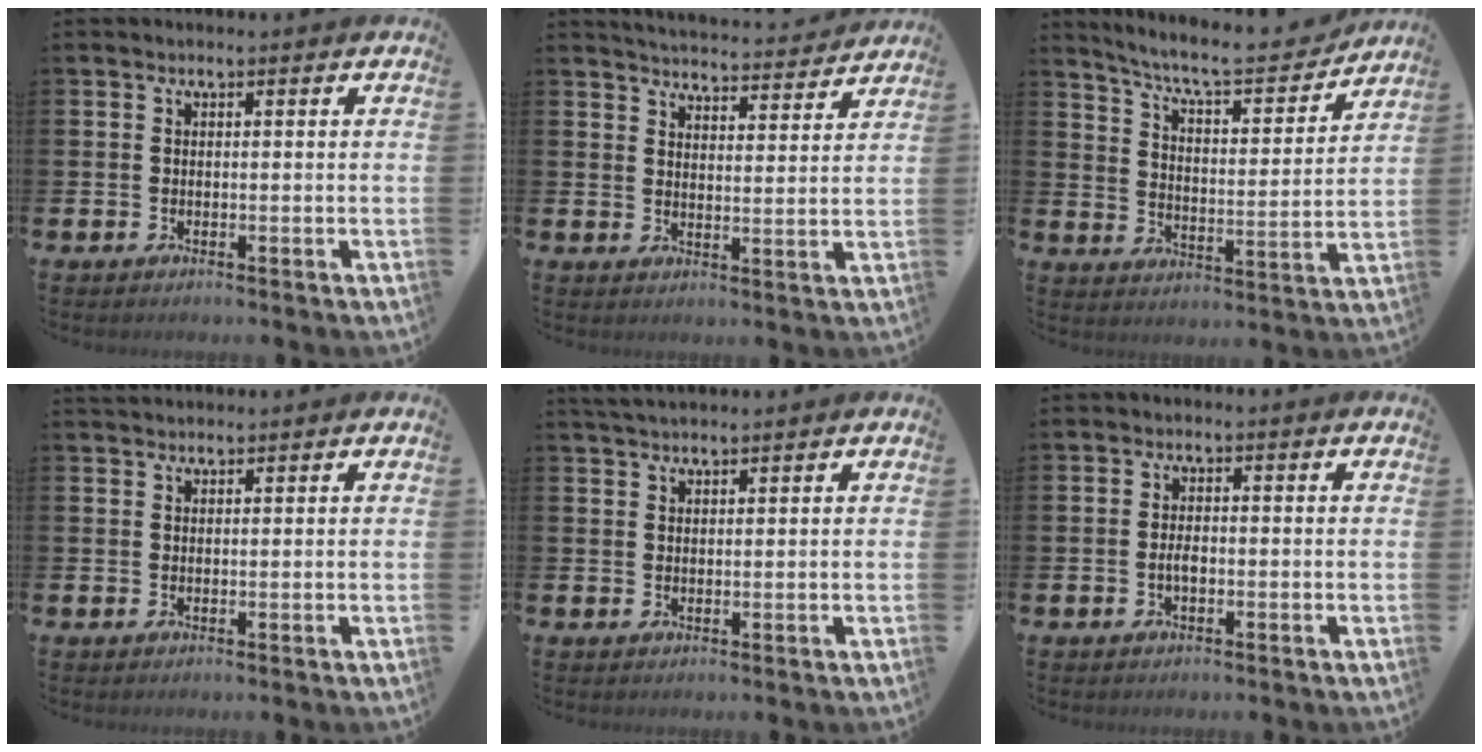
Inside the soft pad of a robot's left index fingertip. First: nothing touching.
{"total": 4.8, "force": [4.8, 0.3, 0.1], "torque": [-0.016, -0.040, 0.083]}
{"total": 8.3, "force": [7.7, 1.3, 2.9], "torque": [-0.082, -0.056, 0.130]}
{"total": 1.4, "force": [1.4, 0.3, 0.1], "torque": [0.009, -0.002, 0.023]}
{"total": 2.3, "force": [2.2, 0.3, 0.5], "torque": [-0.010, -0.003, 0.040]}
{"total": 1.9, "force": [-0.4, 0.9, 1.7], "torque": [-0.029, 0.001, -0.008]}